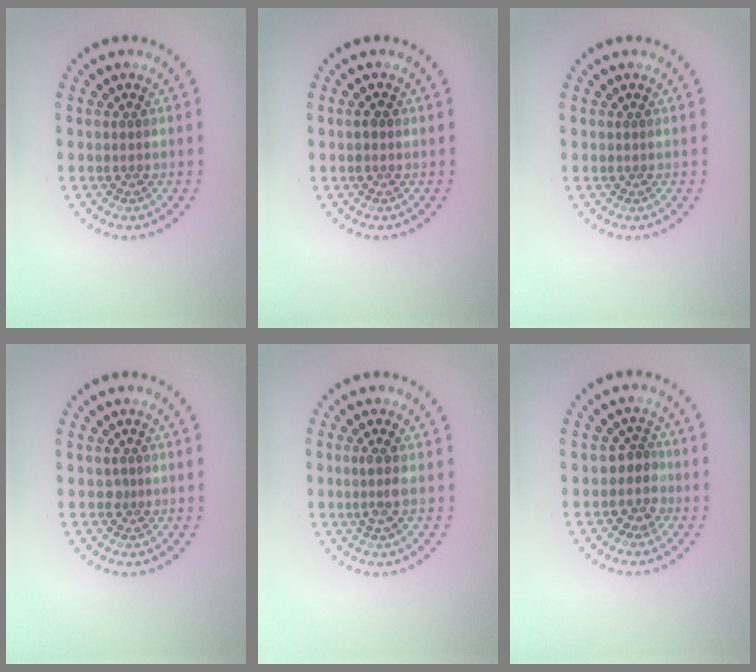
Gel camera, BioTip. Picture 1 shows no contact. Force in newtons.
{"total": 0.8, "press": 0.8, "slide": 0.1}
{"total": 0.0}
{"total": 0.7, "press": 0.4, "slide": 0.5}
{"total": 1.4, "press": 1.1, "slide": 0.8}
{"total": 2.0, "press": 1.6, "slide": 1.2}